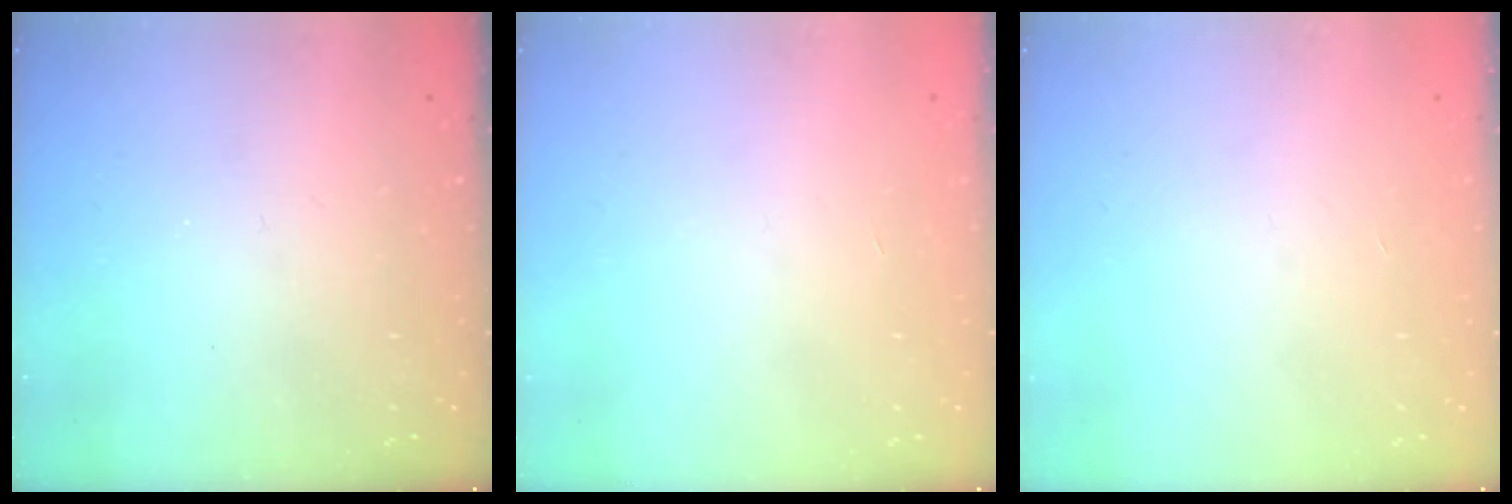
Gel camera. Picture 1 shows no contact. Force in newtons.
{"total": 0.0}
{"total": 0.0}